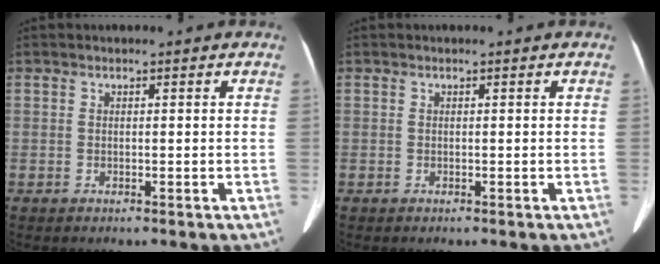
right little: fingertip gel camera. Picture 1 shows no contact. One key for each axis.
{"total": 0.0}